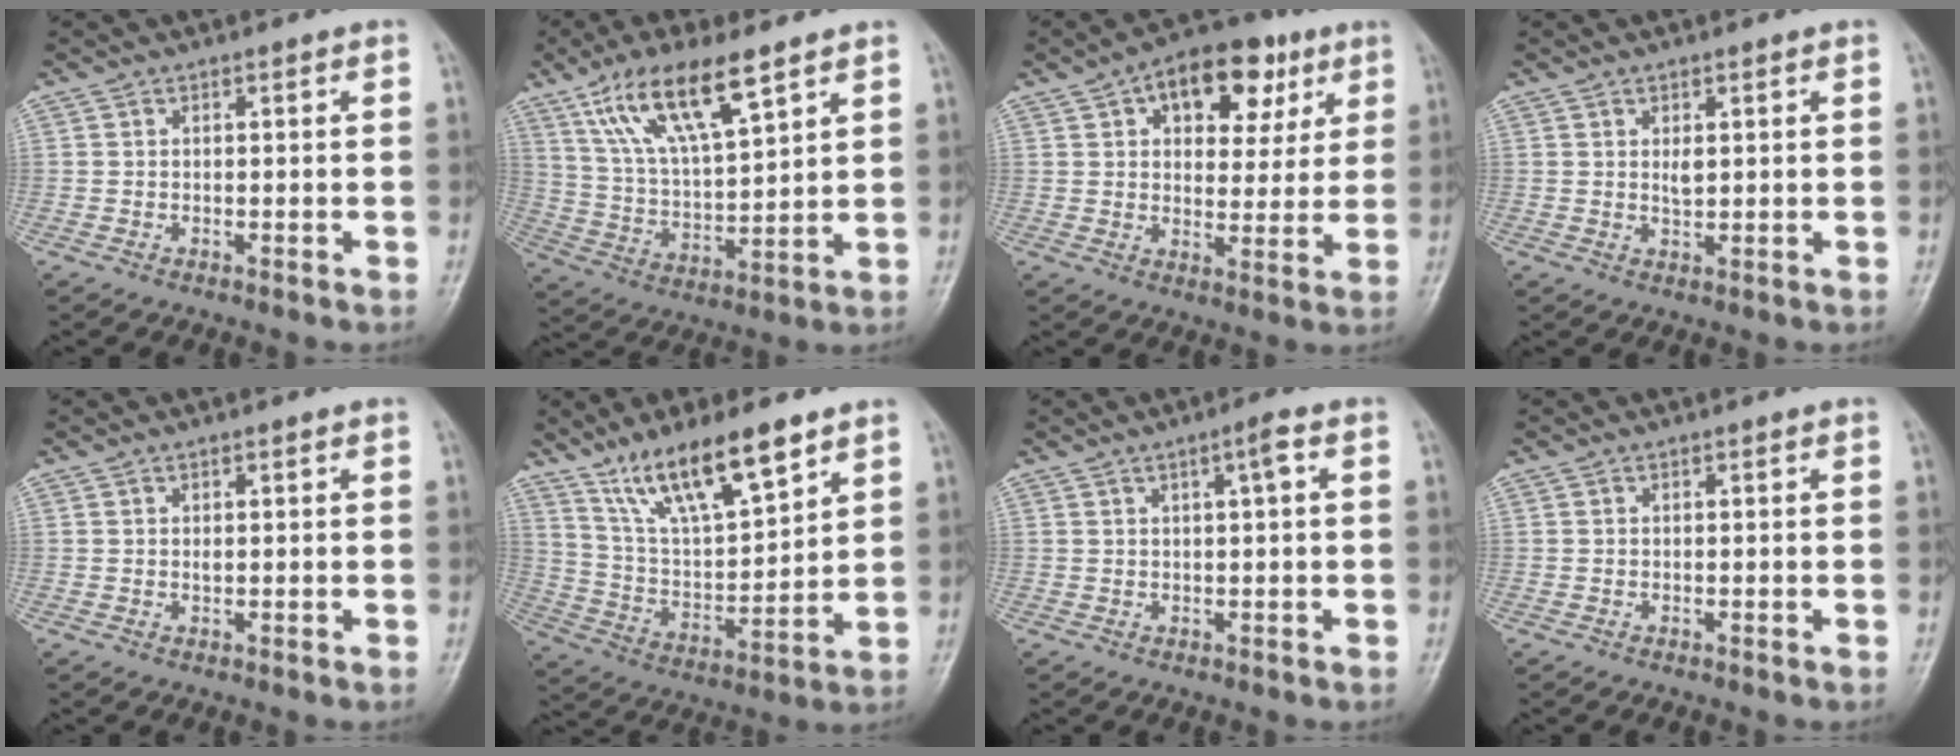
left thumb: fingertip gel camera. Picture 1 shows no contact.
{"total": 15.5, "force": [9.1, 4.8, 11.5], "torque": [-0.199, -0.028, 0.179]}
{"total": 14.6, "force": [6.7, 8.6, 9.8], "torque": [-0.093, -0.004, 0.096]}
{"total": 2.1, "force": [0.7, 1.0, 1.7], "torque": [-0.027, -0.005, 0.013]}
{"total": 0.8, "force": [0.3, 0.4, 0.6], "torque": [-0.010, -0.001, 0.005]}
{"total": 16.7, "force": [11.2, 4.9, 11.4], "torque": [-0.181, -0.048, 0.218]}
{"total": 2.8, "force": [0.9, 0.2, 2.7], "torque": [-0.046, 0.003, 0.015]}
{"total": 0.0}